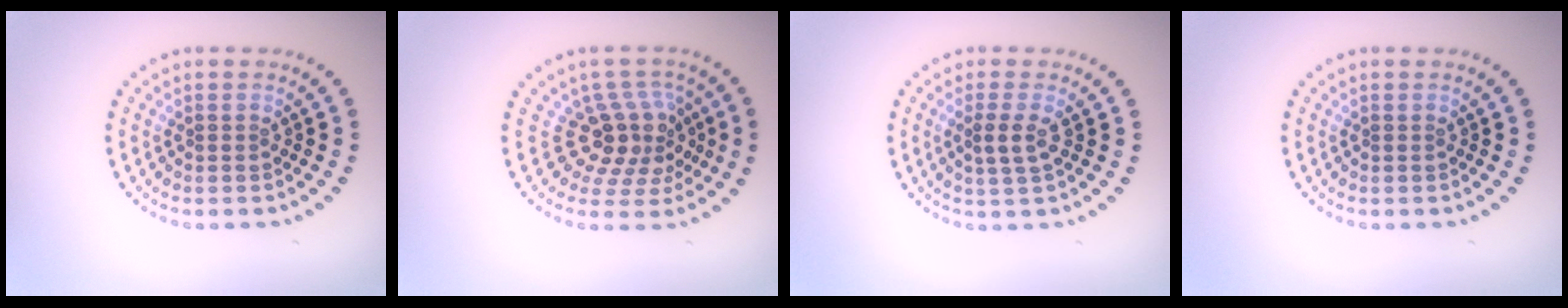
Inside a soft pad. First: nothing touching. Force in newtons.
{"total": 4.3, "press": 3.2, "slide": 2.8}
{"total": 1.9, "press": 1.7, "slide": 0.8}
{"total": 0.0}